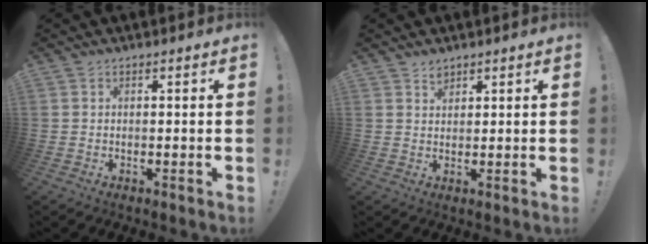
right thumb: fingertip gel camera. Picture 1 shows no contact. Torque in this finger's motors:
{"motor_torque": [-0.22, 0.28, 0.17, 0.01, 0.02]}